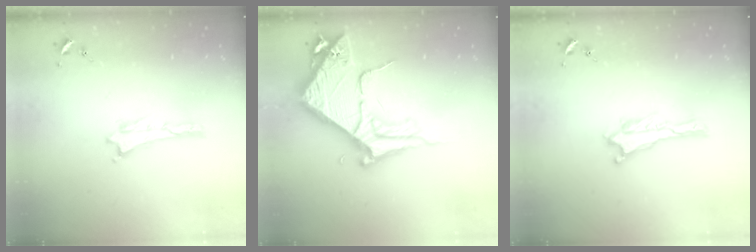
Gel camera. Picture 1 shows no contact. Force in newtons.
{"total": 9.5, "press": 9.5, "slide": 1.1}
{"total": 0.0}